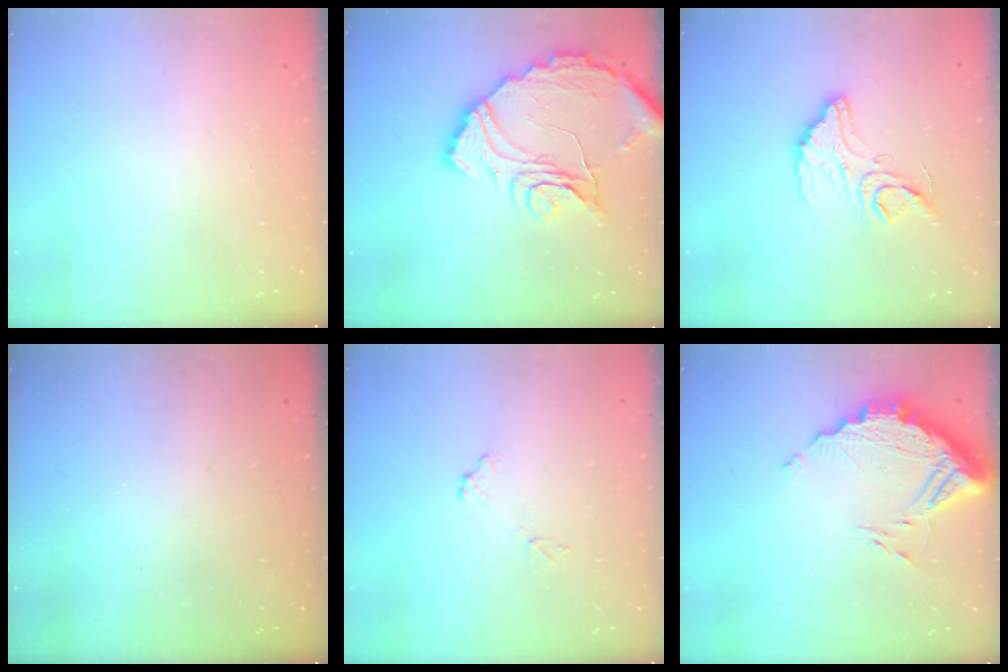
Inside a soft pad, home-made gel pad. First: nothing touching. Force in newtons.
{"total": 16.6, "press": 16.6, "slide": 1.0}
{"total": 13.5, "press": 13.4, "slide": 1.0}
{"total": 3.0, "press": 2.9, "slide": 0.8}
{"total": 6.4, "press": 6.4, "slide": 0.3}
{"total": 12.7, "press": 12.7, "slide": 0.9}